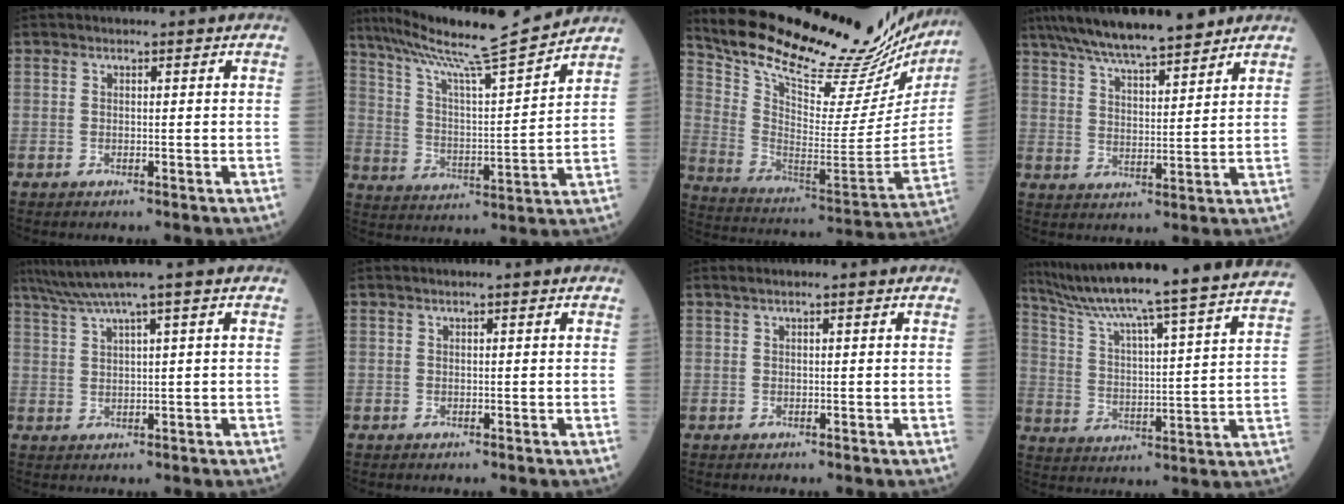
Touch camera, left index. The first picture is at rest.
{"total": 16.4, "force": [14.7, -0.8, 7.2], "torque": [-0.127, -0.011, 0.236]}
{"total": 32.0, "force": [29.0, 4.9, 12.7], "torque": [-0.218, -0.105, 0.393]}
{"total": 14.2, "force": [12.0, 2.0, 7.4], "torque": [-0.125, 0.023, 0.200]}
{"total": 5.1, "force": [3.8, -1.7, 2.9], "torque": [-0.060, 0.017, 0.077]}
{"total": 0.9, "force": [0.7, -0.2, 0.5], "torque": [-0.009, 0.012, 0.015]}
{"total": 1.3, "force": [1.0, -0.3, 0.8], "torque": [-0.016, 0.018, 0.022]}
{"total": 27.6, "force": [24.6, -2.1, 12.3], "torque": [-0.204, -0.055, 0.337]}